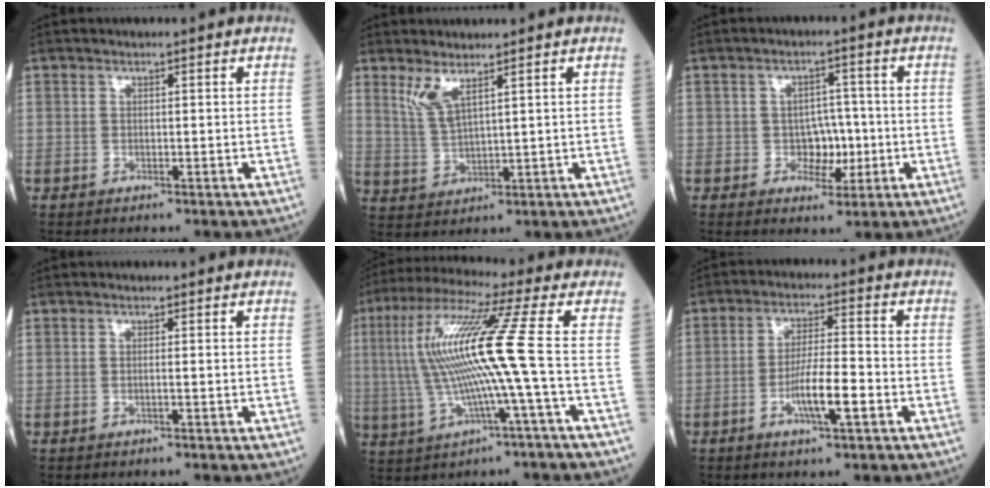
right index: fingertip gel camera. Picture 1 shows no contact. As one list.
[{"total": 4.0, "force": [2.7, 0.5, 3.0], "torque": [-0.074, -0.006, 0.065]}, {"total": 4.2, "force": [-0.9, 2.9, 2.8], "torque": [-0.038, 0.007, -0.008]}, {"total": 0.5, "force": [-0.1, -0.1, 0.5], "torque": [-0.011, 0.002, -0.001]}, {"total": 14.3, "force": [0.2, -1.4, 14.2], "torque": [-0.292, 0.015, 0.000]}, {"total": 7.3, "force": [-2.6, 0.7, 6.8], "torque": [-0.128, 0.000, -0.045]}]